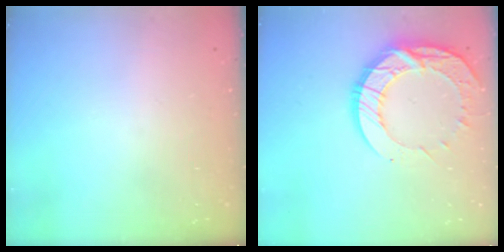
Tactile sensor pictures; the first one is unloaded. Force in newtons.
{"total": 15.6, "press": 15.6, "slide": 1.2}